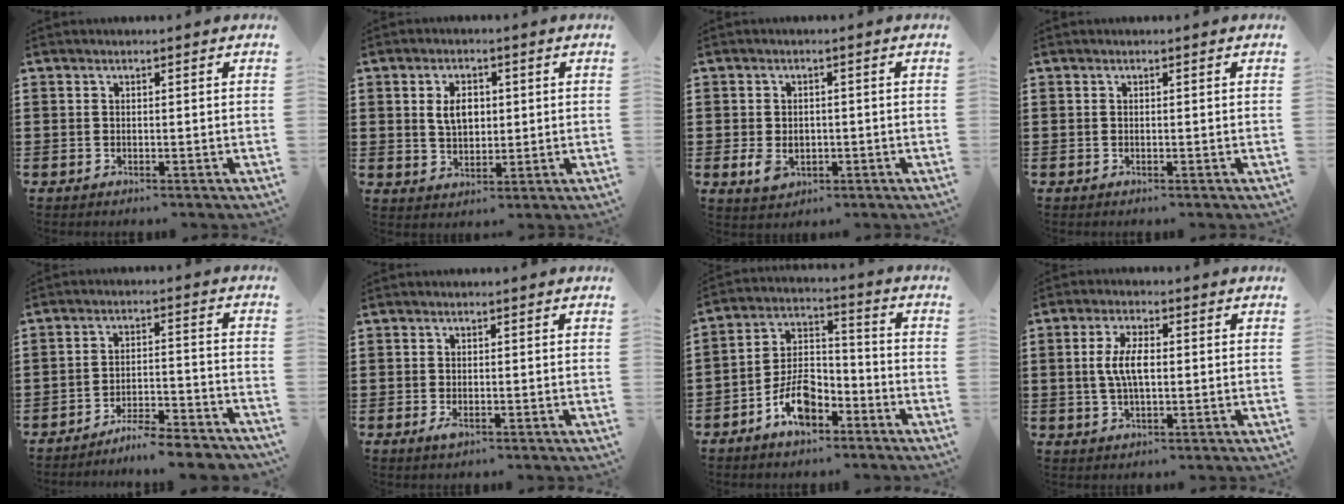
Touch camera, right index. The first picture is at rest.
{"total": 4.4, "force": [0.8, 2.8, 3.2], "torque": [-0.062, 0.009, 0.010]}
{"total": 3.0, "force": [-0.6, 2.2, 1.9], "torque": [-0.036, 0.003, -0.011]}
{"total": 0.0}
{"total": 5.5, "force": [-5.3, -0.1, 1.6], "torque": [-0.028, 0.001, -0.104]}
{"total": 1.0, "force": [-0.3, 0.4, 0.9], "torque": [-0.023, -0.005, -0.008]}
{"total": 8.3, "force": [-5.0, 4.3, 4.9], "torque": [-0.104, 0.016, -0.096]}
{"total": 5.7, "force": [0.3, 2.2, 5.3], "torque": [-0.117, 0.002, -0.003]}